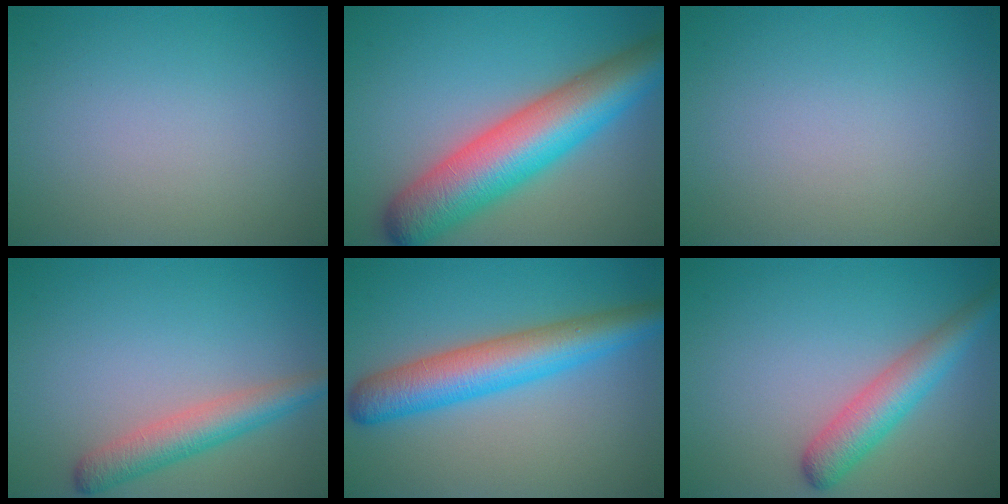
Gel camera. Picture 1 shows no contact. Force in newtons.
{"total": 10.5, "press": 10.5, "slide": 0.4}
{"total": 0.0}
{"total": 3.8, "press": 3.8, "slide": 0.1}
{"total": 6.8, "press": 6.8, "slide": 0.1}
{"total": 4.3, "press": 4.3, "slide": 0.3}